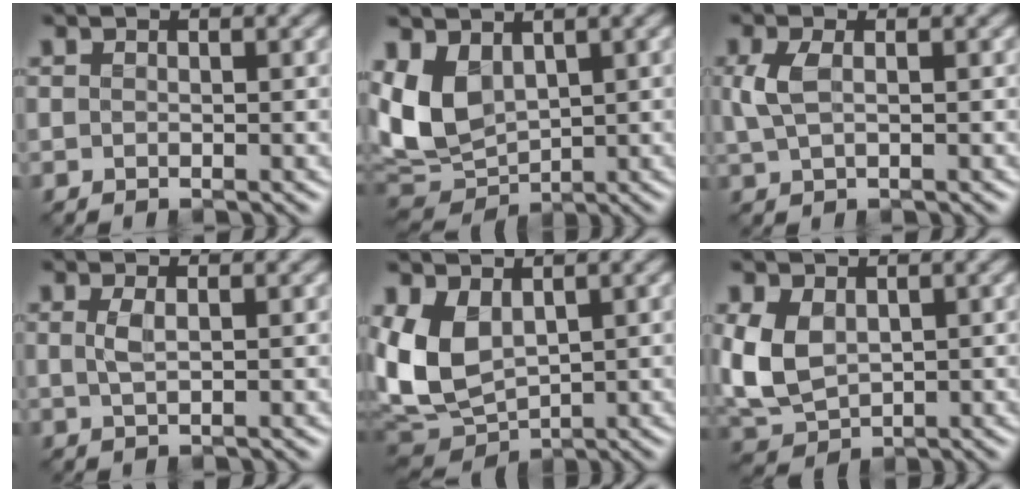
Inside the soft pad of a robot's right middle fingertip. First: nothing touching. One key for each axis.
{"total": 6.8, "fx": 1.5, "fy": 4.5, "fz": 4.9, "tx": -0.115, "ty": -0.006, "tz": 0.025}
{"total": 2.3, "fx": 0.2, "fy": 1.1, "fz": 2.0, "tx": -0.052, "ty": -0.001, "tz": 0.005}
{"total": 1.3, "fx": 0.1, "fy": 0.4, "fz": 1.2, "tx": -0.031, "ty": -0.003, "tz": 0.004}
{"total": 6.6, "fx": 1.0, "fy": 4.4, "fz": 4.9, "tx": -0.114, "ty": -0.011, "tz": 0.015}
{"total": 5.0, "fx": 0.5, "fy": 3.4, "fz": 3.6, "tx": -0.091, "ty": -0.003, "tz": 0.010}